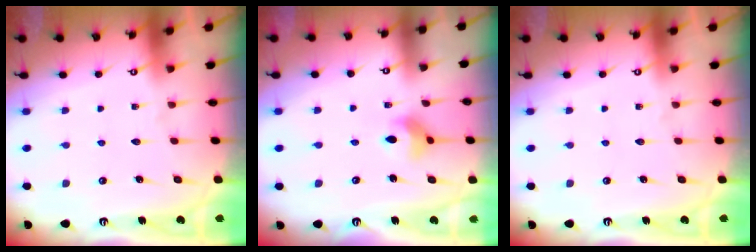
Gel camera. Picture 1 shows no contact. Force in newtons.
{"total": 7.3, "press": 7.2, "slide": 1.2}
{"total": 0.0}